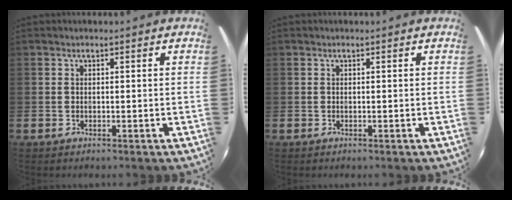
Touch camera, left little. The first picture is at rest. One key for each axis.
{"total": 0.0}